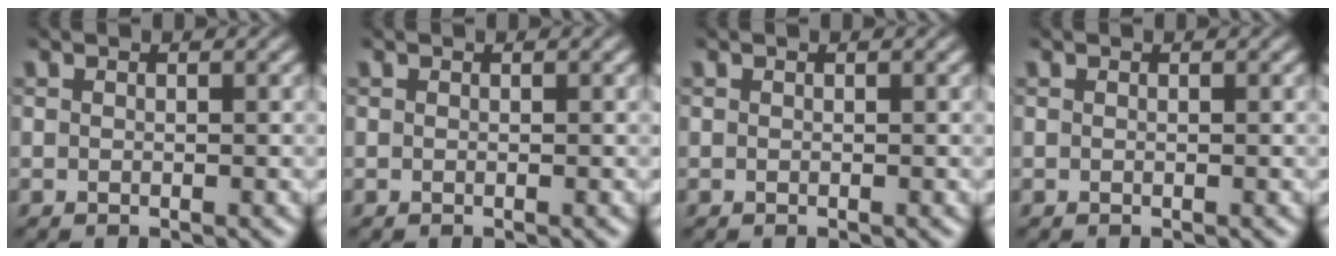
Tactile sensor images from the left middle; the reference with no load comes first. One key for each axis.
{"total": 0.0}
{"total": 0.0}
{"total": 0.0}